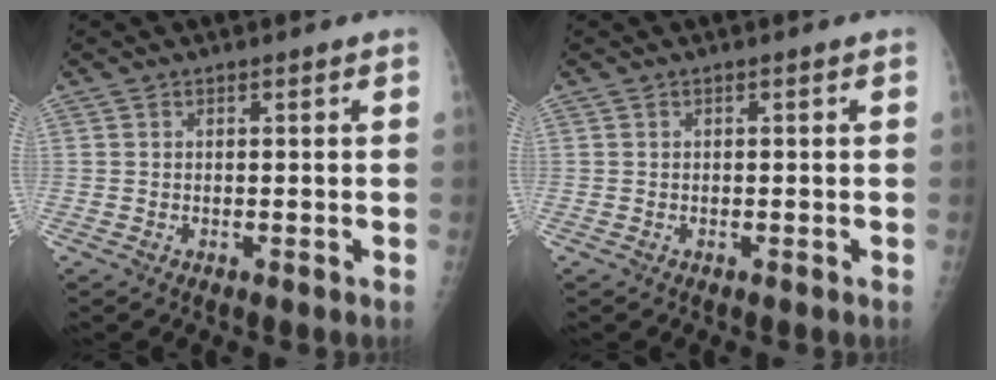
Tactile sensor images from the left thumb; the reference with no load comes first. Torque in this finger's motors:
{"motor_torque": [0.03, 0.06, 0.02, -0.04, 0.00]}